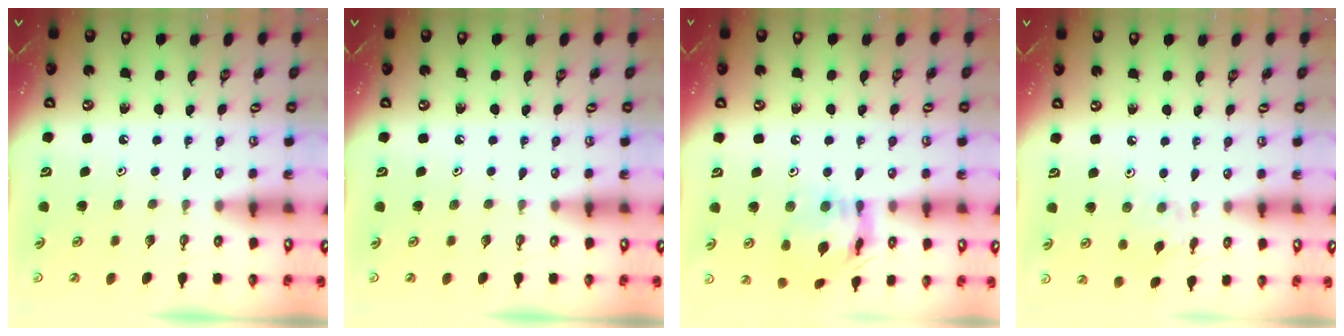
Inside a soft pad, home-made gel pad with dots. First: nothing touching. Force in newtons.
{"total": 0.0}
{"total": 14.5, "press": 14.5, "slide": 1.3}
{"total": 3.4, "press": 3.4, "slide": 0.4}